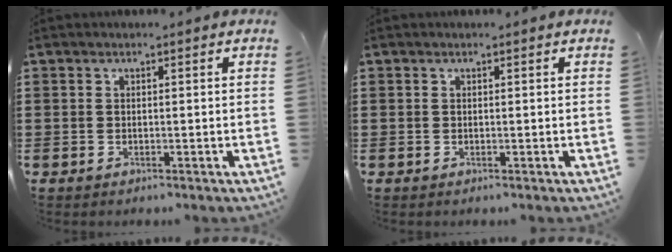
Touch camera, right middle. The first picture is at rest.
{"total": 0.0}